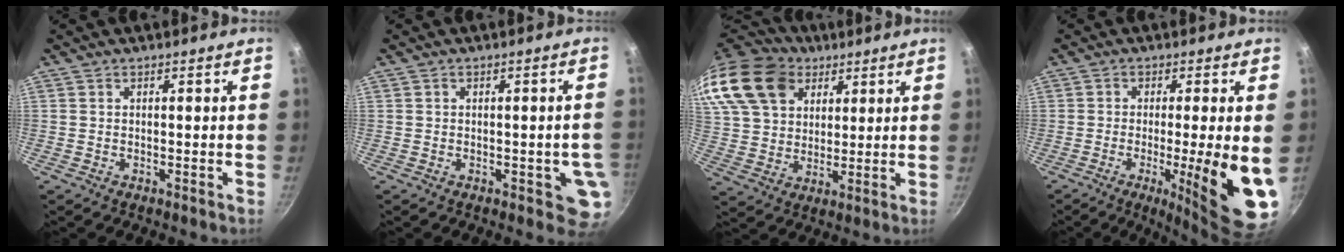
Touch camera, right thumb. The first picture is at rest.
{"total": 5.3, "force": [-1.0, 2.6, 4.4], "torque": [-0.024, 0.001, -0.012]}
{"total": 22.0, "force": [12.1, 15.3, 10.1], "torque": [-0.217, 0.005, 0.229]}
{"total": 14.8, "force": [-2.6, 2.2, 14.4], "torque": [-0.195, -0.016, -0.034]}